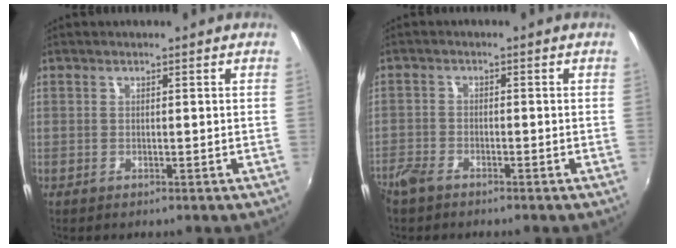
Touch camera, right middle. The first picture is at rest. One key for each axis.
{"total": 4.3, "fx": -3.4, "fy": 1.9, "fz": 1.7, "tx": -0.047, "ty": -0.008, "tz": -0.071}